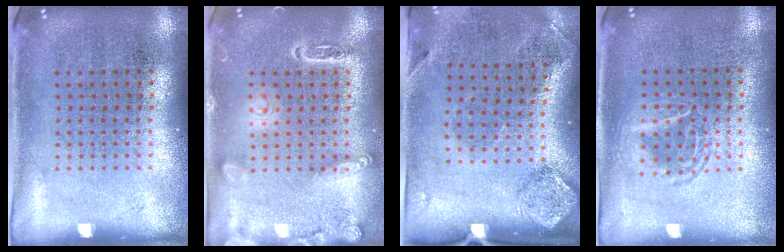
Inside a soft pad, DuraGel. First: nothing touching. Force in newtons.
{"total": 2.8, "press": 2.8, "slide": 0.2}
{"total": 2.0, "press": 1.1, "slide": 1.7}
{"total": 1.1, "press": 1.1, "slide": 0.2}